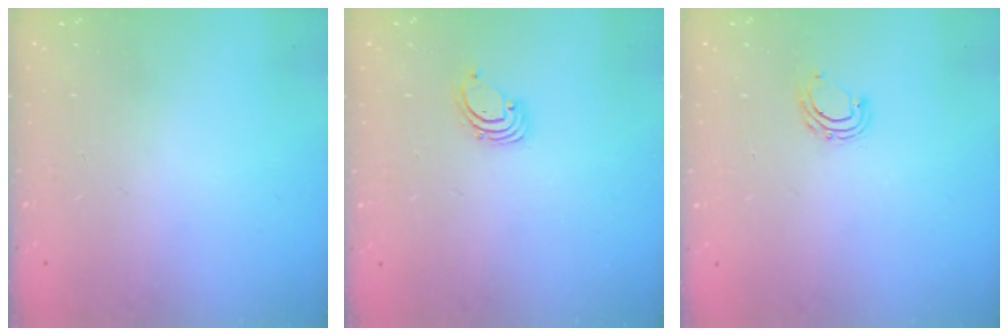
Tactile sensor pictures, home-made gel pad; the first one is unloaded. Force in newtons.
{"total": 1.4, "press": 1.4, "slide": 0.1}
{"total": 6.0, "press": 5.8, "slide": 1.3}